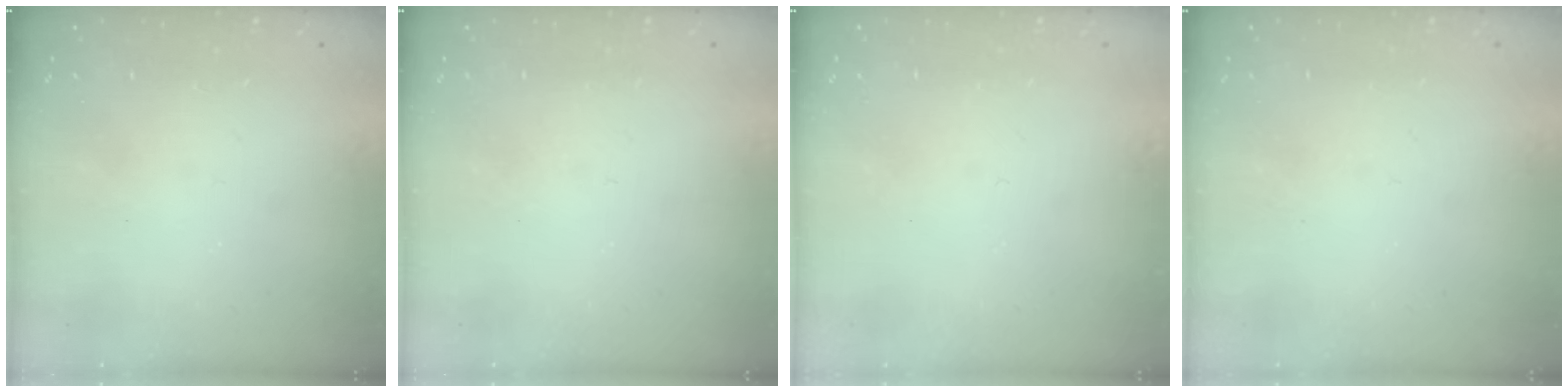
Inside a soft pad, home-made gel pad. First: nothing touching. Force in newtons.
{"total": 0.0}
{"total": 0.0}
{"total": 0.0}